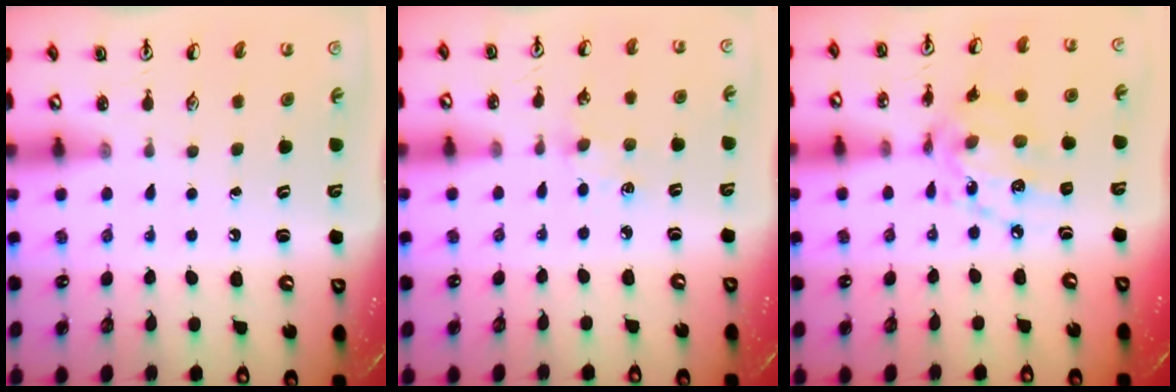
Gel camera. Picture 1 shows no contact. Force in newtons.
{"total": 4.8, "press": 4.8, "slide": 0.5}
{"total": 12.7, "press": 12.6, "slide": 0.9}